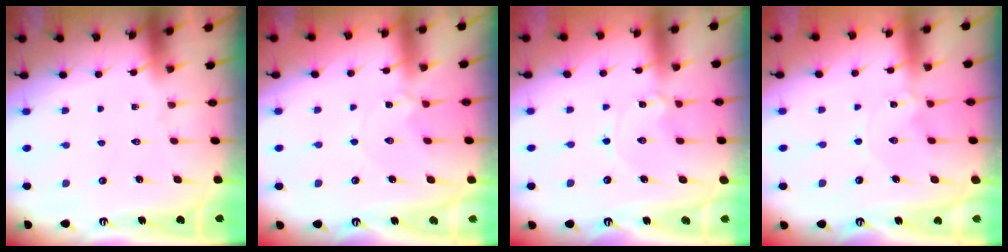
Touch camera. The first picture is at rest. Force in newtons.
{"total": 2.5, "press": 2.5, "slide": 0.4}
{"total": 1.2, "press": 1.2, "slide": 0.1}
{"total": 0.0}